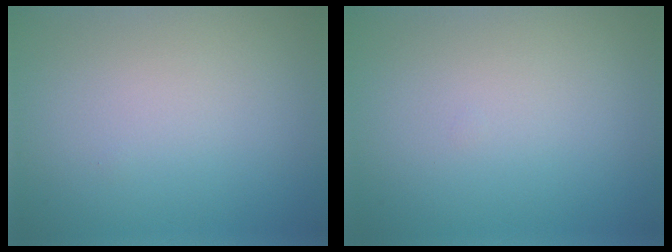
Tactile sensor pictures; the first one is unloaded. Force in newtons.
{"total": 0.0}